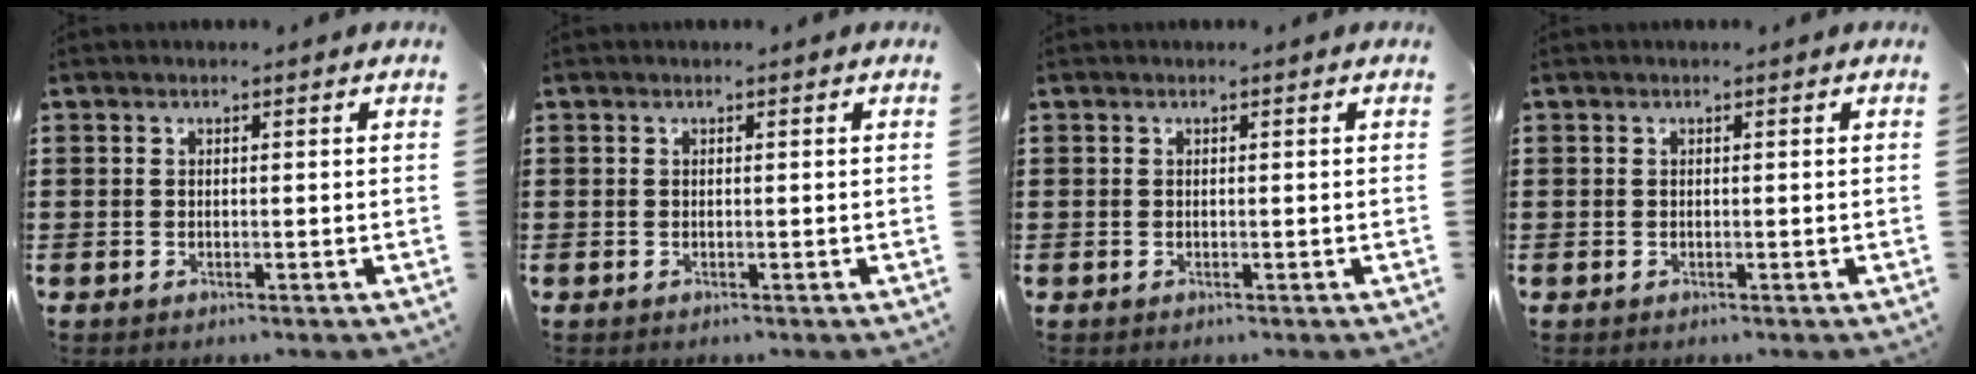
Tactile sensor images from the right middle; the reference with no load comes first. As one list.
[{"total": 0.0}, {"total": 0.0}, {"total": 0.0}]